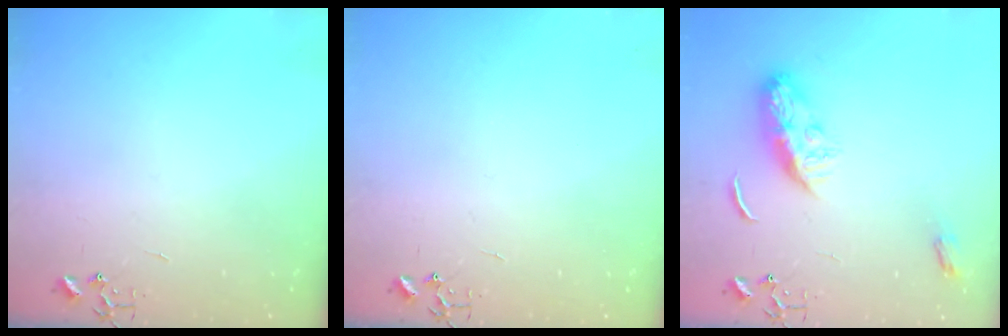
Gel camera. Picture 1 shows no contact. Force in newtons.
{"total": 0.0}
{"total": 9.5, "press": 9.5, "slide": 0.2}